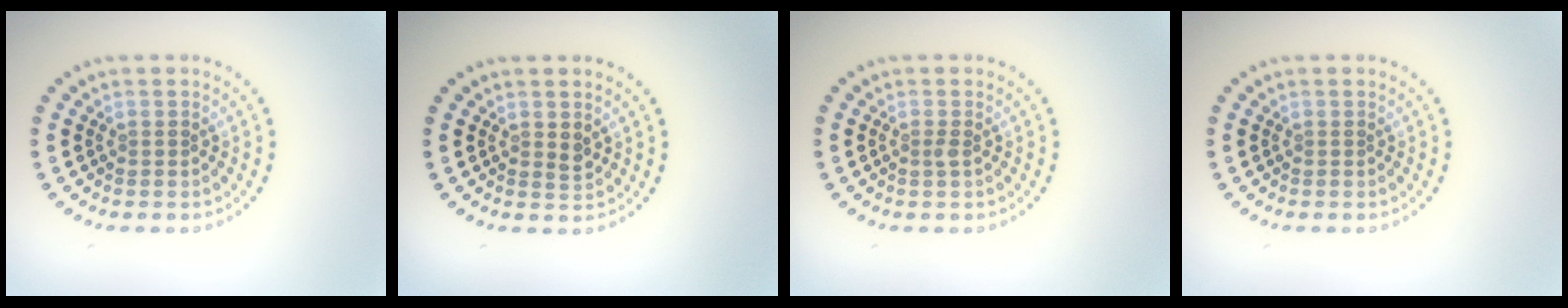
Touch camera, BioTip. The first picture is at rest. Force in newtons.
{"total": 1.0, "press": 1.0, "slide": 0.3}
{"total": 0.5, "press": 0.5, "slide": 0.3}
{"total": 0.0}